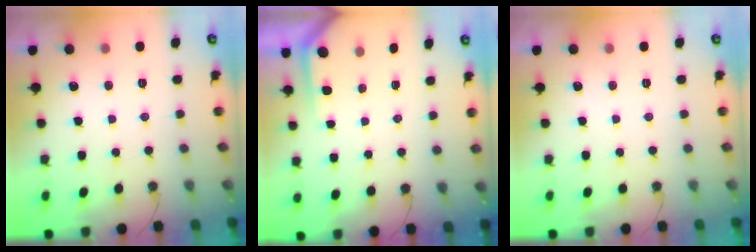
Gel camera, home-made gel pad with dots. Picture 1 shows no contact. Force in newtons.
{"total": 2.4, "press": 2.4, "slide": 0.2}
{"total": 0.0}